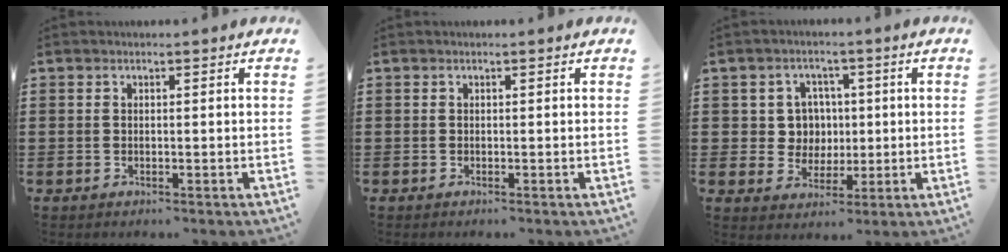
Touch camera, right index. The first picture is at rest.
{"total": 0.0}
{"total": 5.3, "force": [0.7, 5.0, 1.7], "torque": [-0.049, 0.013, 0.011]}